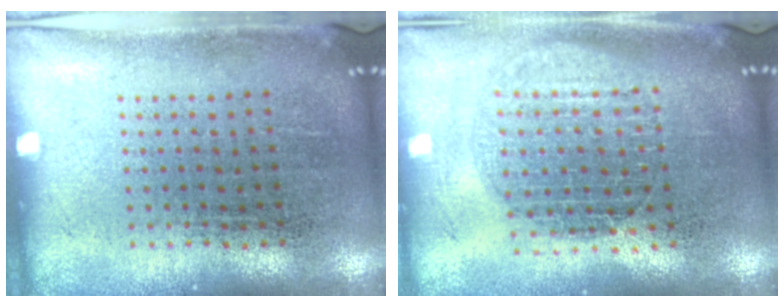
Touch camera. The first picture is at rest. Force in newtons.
{"total": 1.6, "press": 1.4, "slide": 0.8}